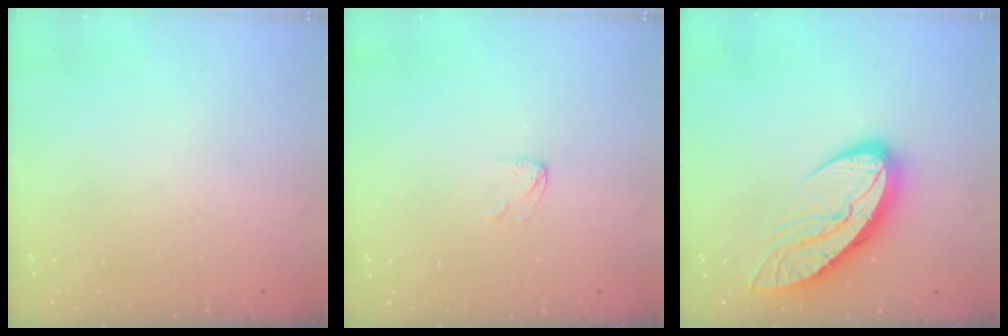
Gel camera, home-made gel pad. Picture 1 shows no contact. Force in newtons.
{"total": 2.9, "press": 2.9, "slide": 0.2}
{"total": 13.0, "press": 13.0, "slide": 1.1}